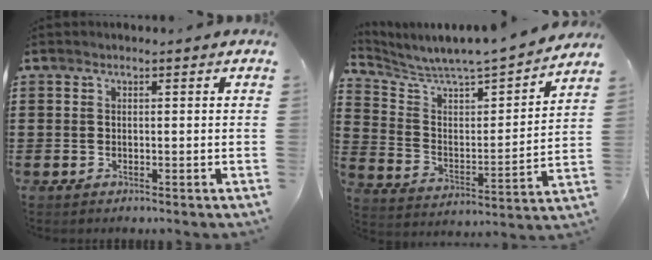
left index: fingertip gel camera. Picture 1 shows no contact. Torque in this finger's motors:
{"motor_torque": [1.30, -0.84, 0.14, 0.10]}